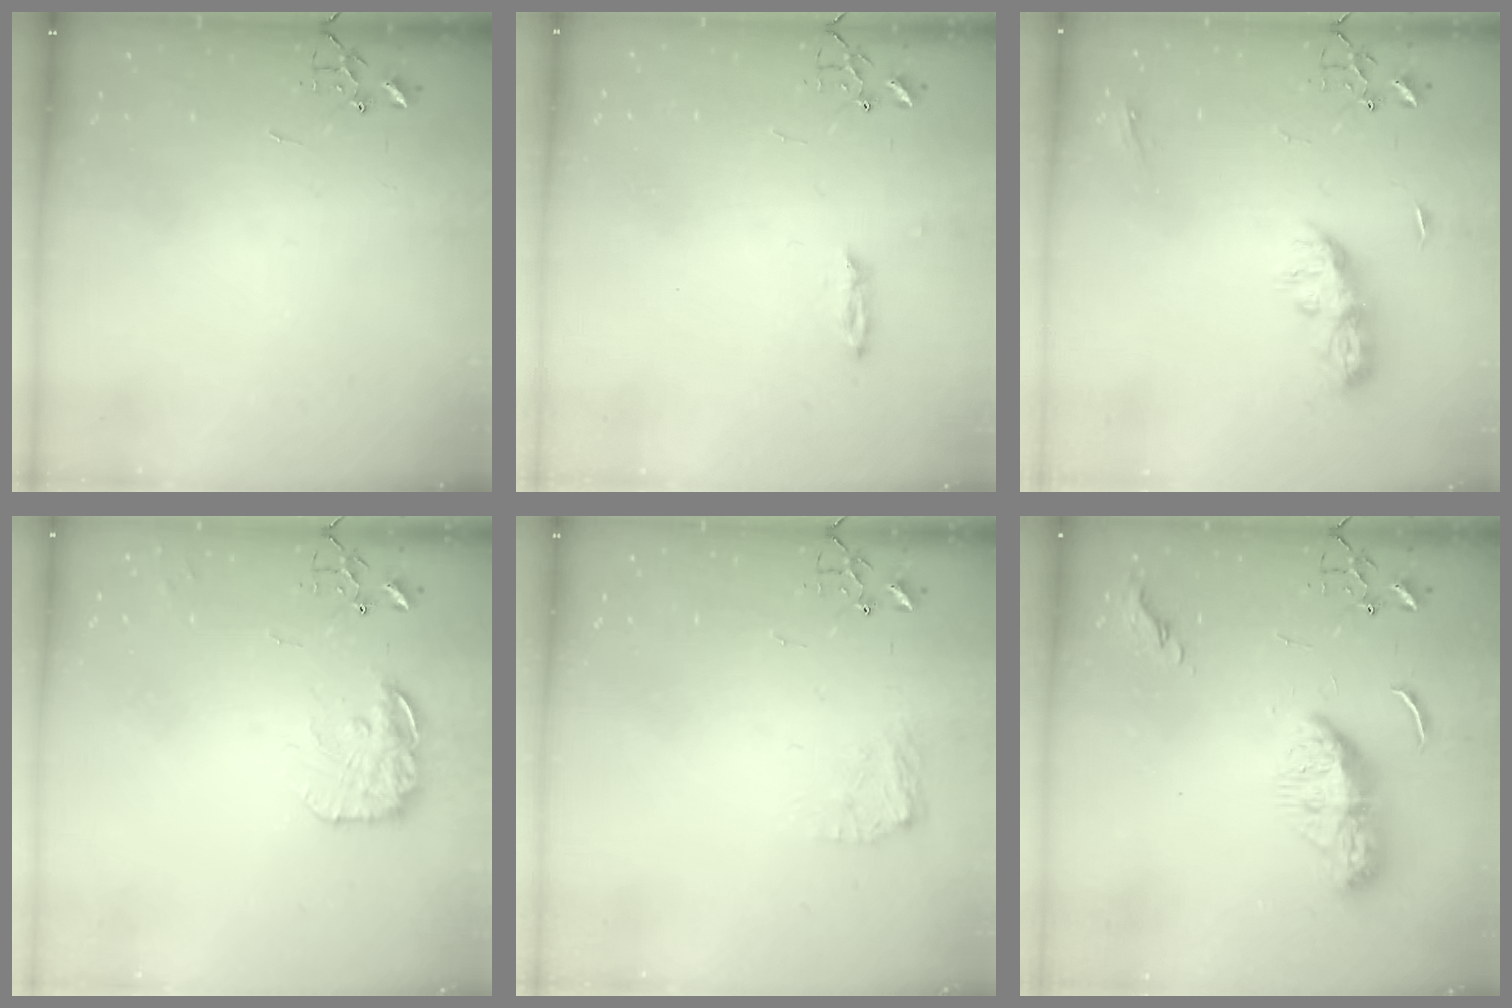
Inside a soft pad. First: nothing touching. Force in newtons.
{"total": 2.3, "press": 2.2, "slide": 0.4}
{"total": 8.7, "press": 8.7, "slide": 0.4}
{"total": 13.7, "press": 13.7, "slide": 0.9}
{"total": 7.9, "press": 7.9, "slide": 0.3}
{"total": 11.4, "press": 11.3, "slide": 0.9}